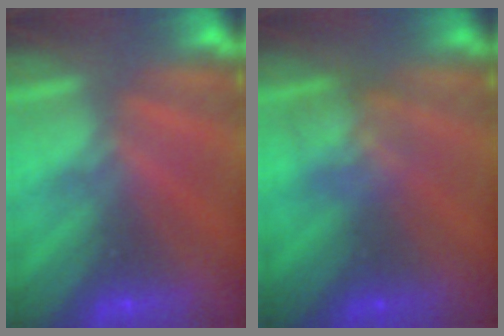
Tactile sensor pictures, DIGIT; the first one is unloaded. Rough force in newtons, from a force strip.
{"total": 2.8}